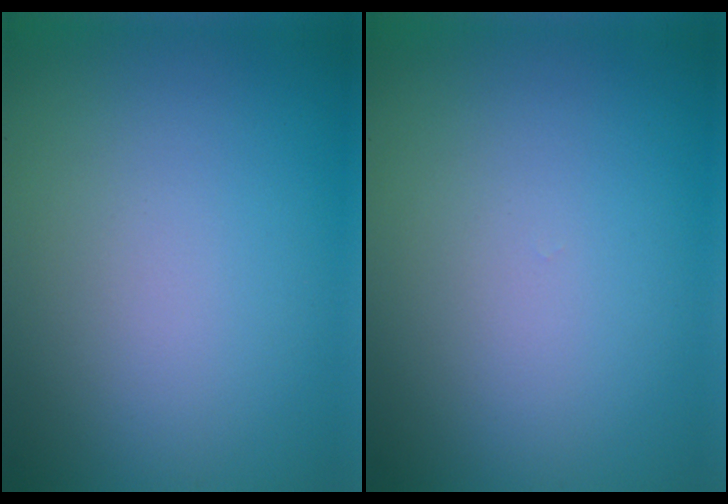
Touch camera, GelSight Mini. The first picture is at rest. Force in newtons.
{"total": 0.0}